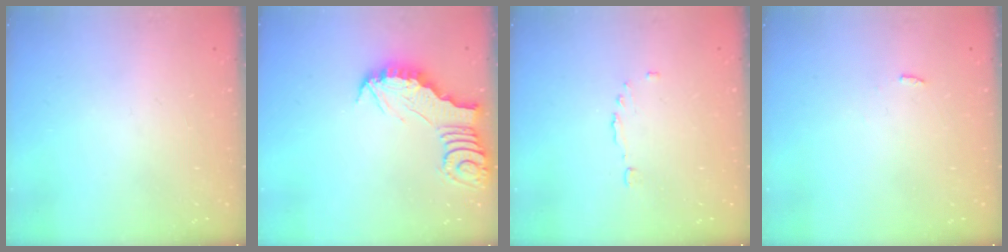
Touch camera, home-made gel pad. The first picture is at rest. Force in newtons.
{"total": 3.0, "press": 3.0, "slide": 0.3}
{"total": 2.7, "press": 2.6, "slide": 0.8}
{"total": 1.9, "press": 1.9, "slide": 0.1}